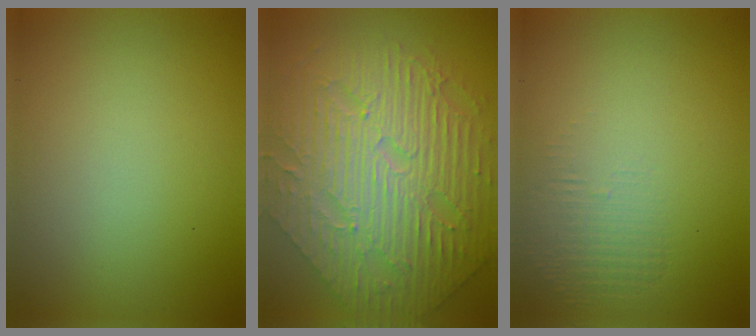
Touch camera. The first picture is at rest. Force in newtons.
{"total": 10.8, "press": 7.2, "slide": 8.1}
{"total": 1.2, "press": 0.1, "slide": 1.2}